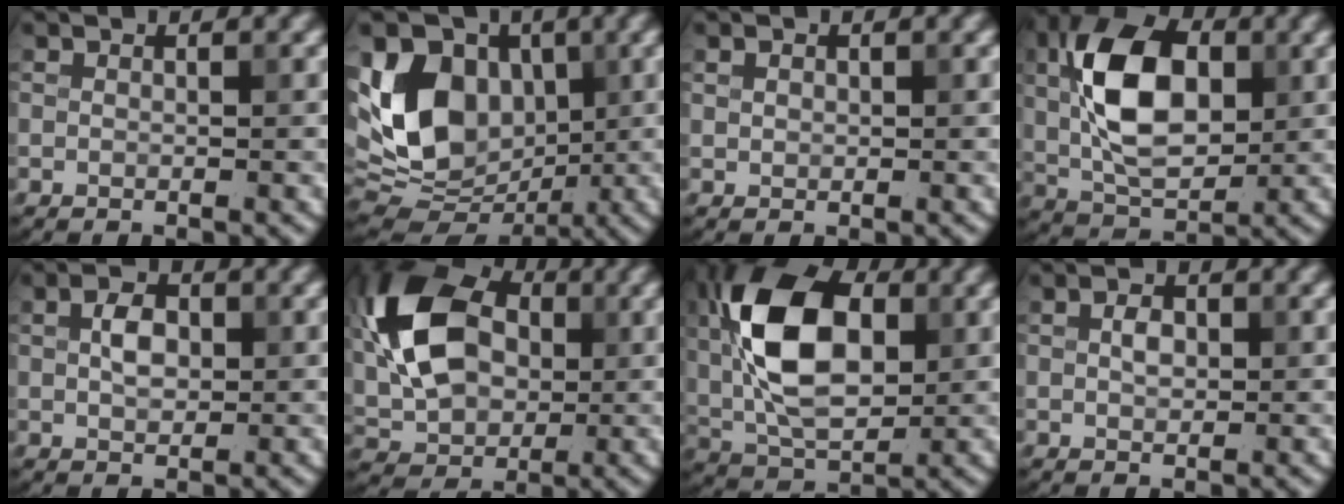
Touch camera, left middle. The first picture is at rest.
{"total": 12.2, "force": [0.9, 8.9, 8.3], "torque": [-0.167, 0.008, 0.005]}
{"total": 0.8, "force": [0.3, 0.6, 0.4], "torque": [-0.006, 0.002, 0.005]}
{"total": 10.2, "force": [1.4, 5.7, 8.3], "torque": [-0.163, 0.011, 0.020]}
{"total": 2.7, "force": [0.4, 1.7, 2.0], "torque": [-0.038, 0.005, 0.005]}
{"total": 12.1, "force": [1.7, 8.2, 8.7], "torque": [-0.195, 0.016, 0.020]}
{"total": 11.5, "force": [1.9, 6.6, 9.2], "torque": [-0.184, 0.015, 0.029]}
{"total": 1.6, "force": [0.2, 1.0, 1.2], "torque": [-0.023, 0.004, 0.003]}